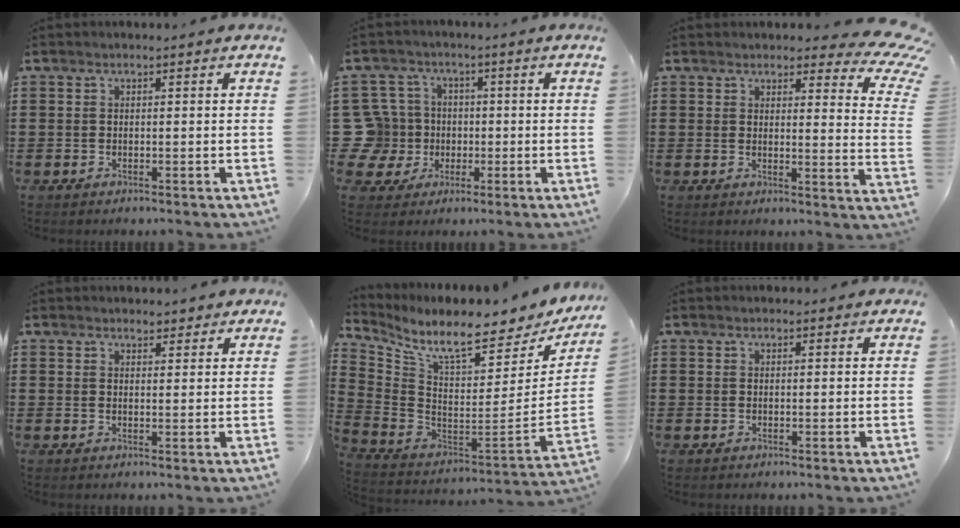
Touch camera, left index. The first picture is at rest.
{"total": 9.0, "force": [-0.3, 8.6, 2.6], "torque": [-0.121, 0.008, -0.004]}
{"total": 5.3, "force": [4.3, 1.4, 2.7], "torque": [-0.039, -0.022, 0.071]}
{"total": 2.2, "force": [2.0, 0.8, 0.4], "torque": [-0.011, 0.005, 0.038]}
{"total": 9.5, "force": [7.5, 1.0, 5.7], "torque": [-0.127, -0.076, 0.121]}
{"total": 0.8, "force": [0.4, 0.7, 0.1], "torque": [-0.004, 0.004, 0.008]}